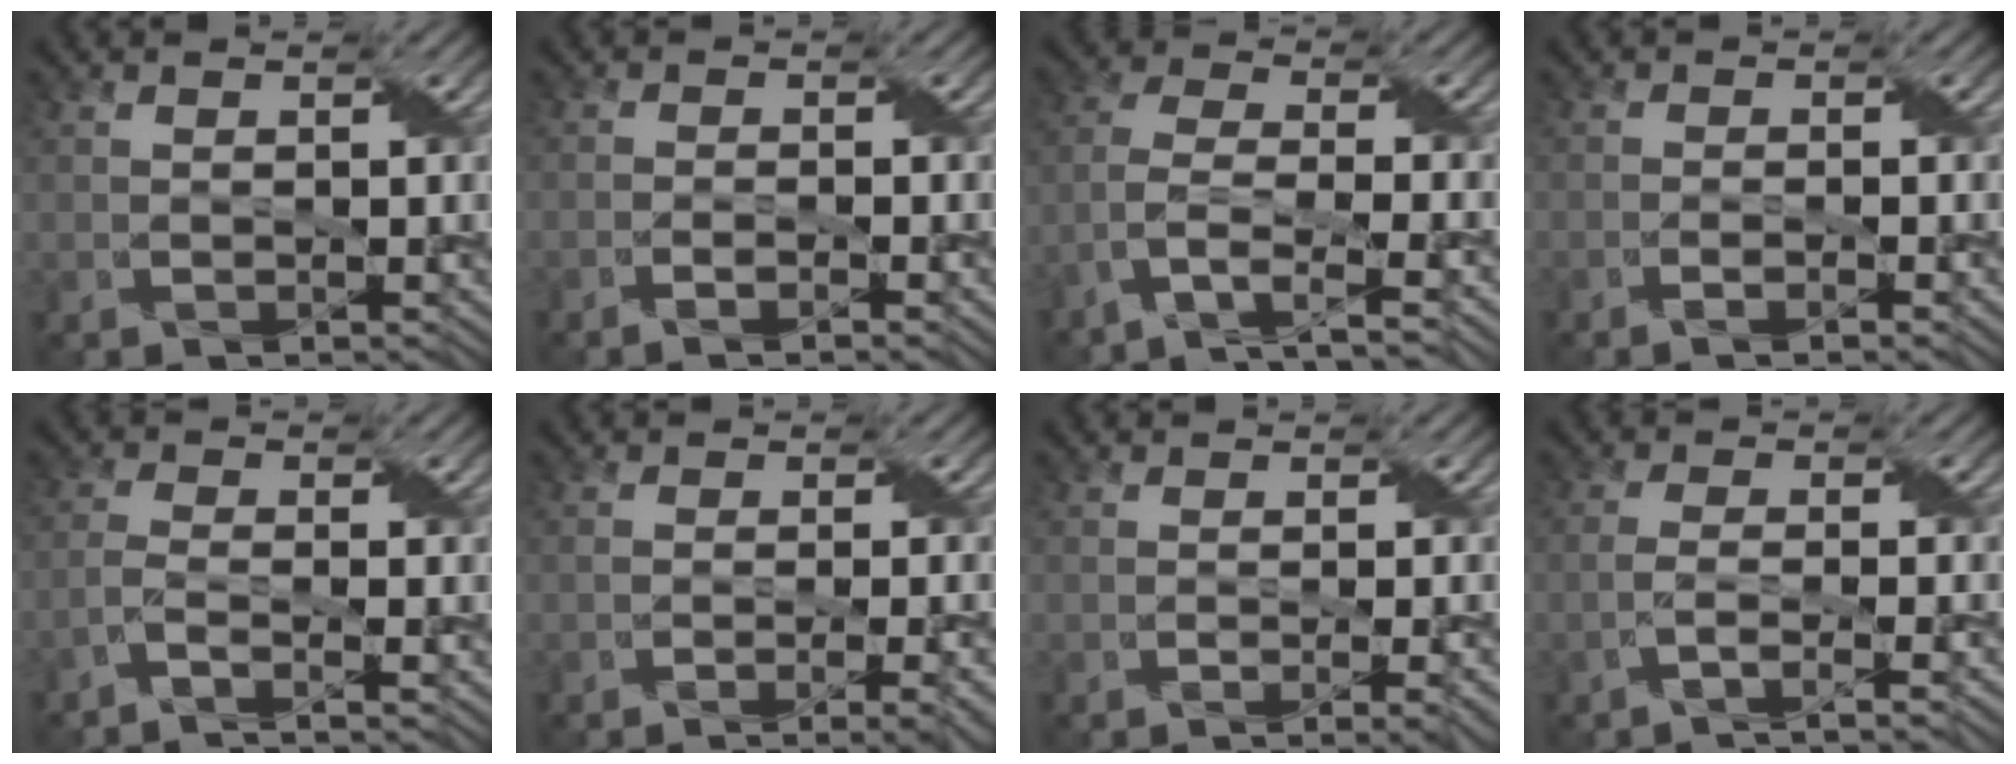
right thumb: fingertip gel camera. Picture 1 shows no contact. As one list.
[{"total": 2.3, "force": [-1.7, 0.1, 1.5], "torque": [-0.030, 0.009, -0.039]}, {"total": 7.7, "force": [-4.9, 2.6, 5.4], "torque": [-0.124, -0.008, -0.096]}, {"total": 2.3, "force": [-1.6, 0.1, 1.7], "torque": [-0.030, 0.009, -0.036]}, {"total": 3.1, "force": [-2.4, 0.4, 1.9], "torque": [-0.035, 0.002, -0.062]}, {"total": 6.0, "force": [-3.2, 1.4, 4.9], "torque": [-0.066, 0.001, -0.039]}, {"total": 4.3, "force": [-1.9, 1.1, 3.7], "torque": [-0.043, 0.003, -0.024]}, {"total": 3.9, "force": [-2.6, 0.6, 2.8], "torque": [-0.042, 0.007, -0.062]}]